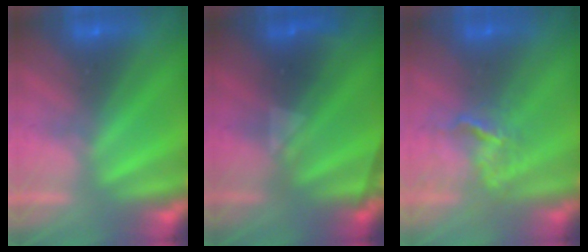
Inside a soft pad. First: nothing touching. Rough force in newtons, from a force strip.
{"total": 2.3}
{"total": 3.8}